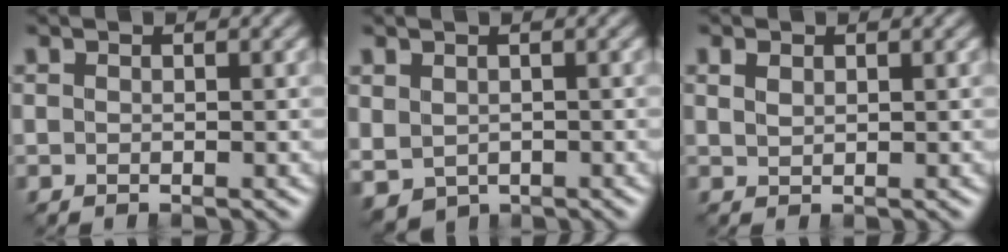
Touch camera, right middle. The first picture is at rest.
{"total": 2.7, "force": [-0.4, 2.1, 1.7], "torque": [-0.045, -0.006, -0.005]}
{"total": 1.2, "force": [0.7, 0.6, 0.8], "torque": [-0.023, 0.004, 0.017]}